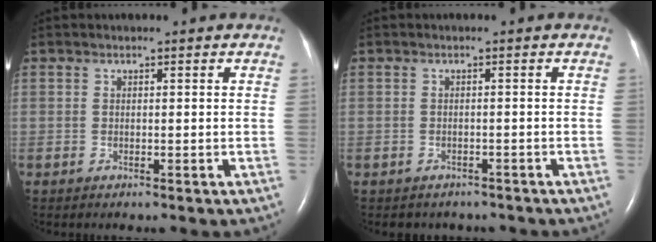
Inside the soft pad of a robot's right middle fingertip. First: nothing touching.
{"total": 3.9, "force": [-3.4, 1.8, 0.3], "torque": [-0.009, 0.007, -0.037]}